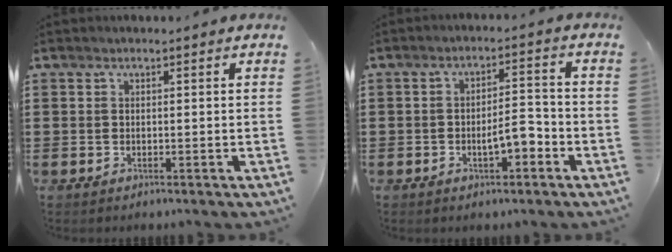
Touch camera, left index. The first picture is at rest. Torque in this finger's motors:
{"motor_torque": [0.46, 0.37, 0.15, 0.09]}